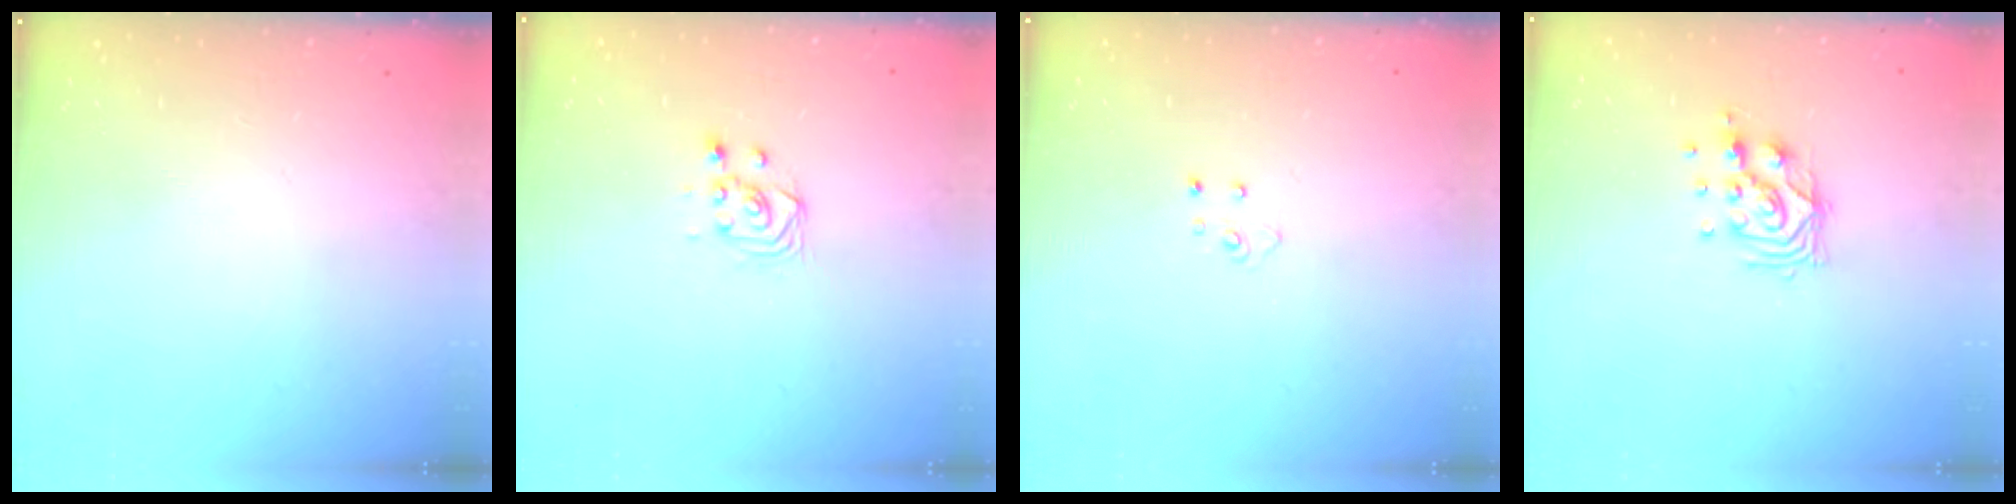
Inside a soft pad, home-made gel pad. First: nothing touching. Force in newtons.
{"total": 3.2, "press": 2.9, "slide": 1.4}
{"total": 3.7, "press": 3.7, "slide": 0.3}
{"total": 9.7, "press": 9.6, "slide": 0.8}